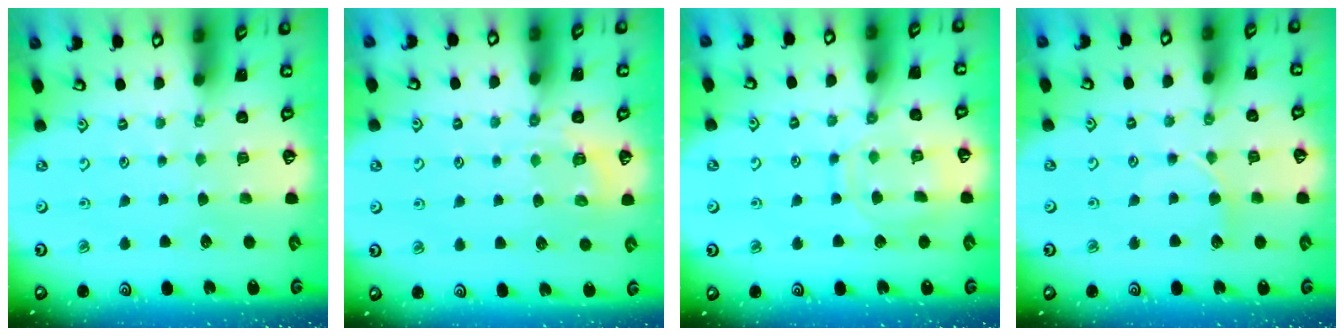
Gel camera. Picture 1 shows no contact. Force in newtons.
{"total": 4.8, "press": 4.5, "slide": 1.6}
{"total": 11.7, "press": 11.7, "slide": 0.8}
{"total": 3.5, "press": 3.5, "slide": 0.5}